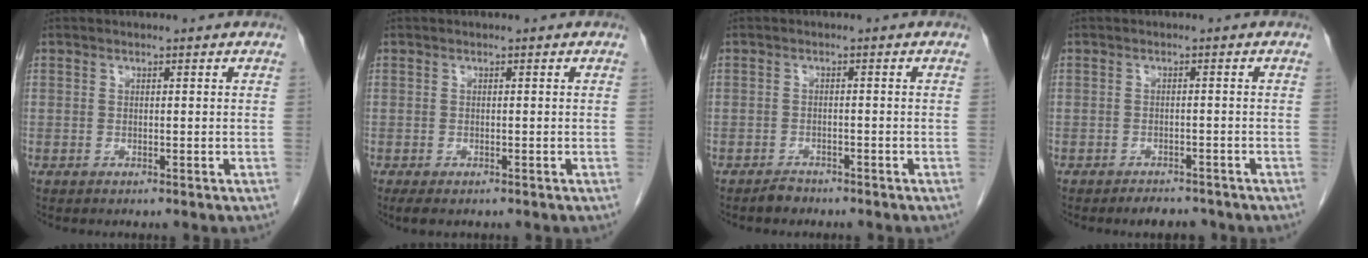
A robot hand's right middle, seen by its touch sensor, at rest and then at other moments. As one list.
[{"total": 2.3, "force": [-1.6, 1.0, 1.3], "torque": [-0.022, -0.004, -0.019]}, {"total": 2.0, "force": [-1.8, 0.7, 0.3], "torque": [-0.015, -0.003, -0.028]}, {"total": 3.3, "force": [-2.9, 1.2, 0.9], "torque": [-0.018, -0.003, -0.039]}]